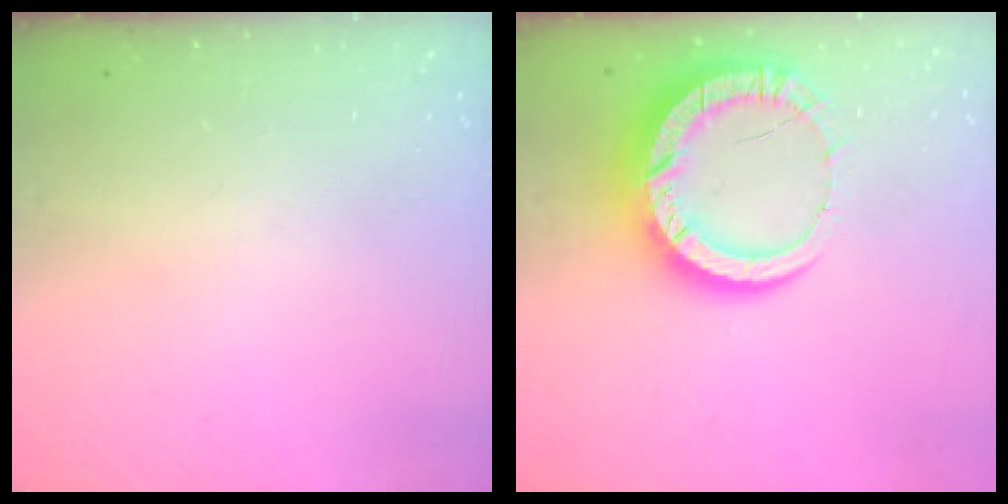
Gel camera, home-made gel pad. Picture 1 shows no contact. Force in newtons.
{"total": 13.7, "press": 13.6, "slide": 1.4}